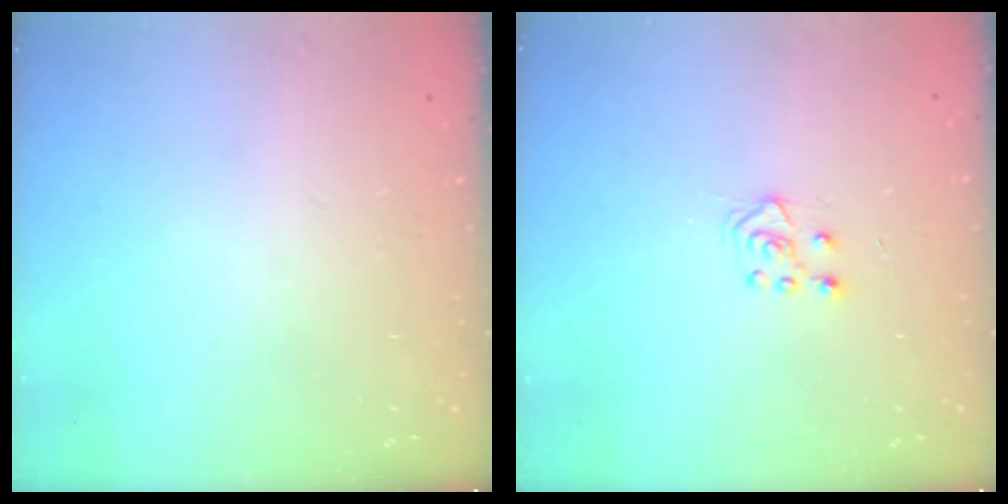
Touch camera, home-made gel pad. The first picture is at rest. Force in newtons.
{"total": 4.8, "press": 4.7, "slide": 0.7}